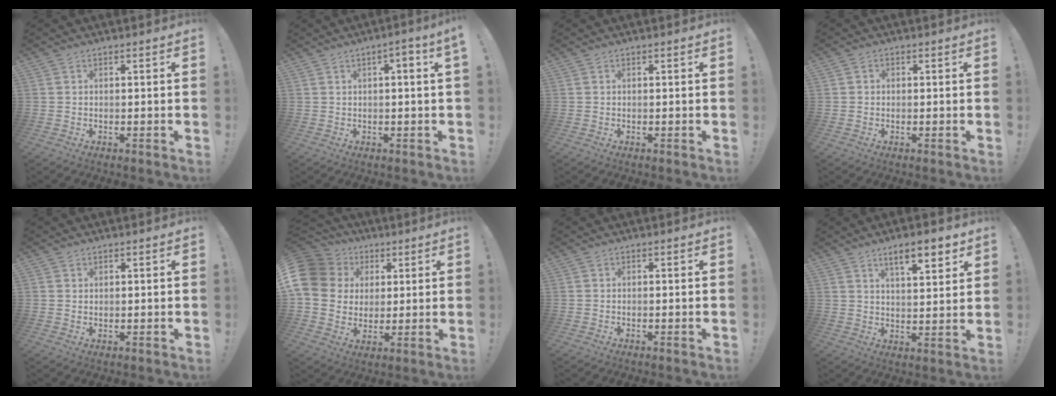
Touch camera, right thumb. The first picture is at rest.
{"total": 3.6, "force": [0.3, -0.3, 3.6], "torque": [-0.057, -0.004, 0.001]}
{"total": 0.0}
{"total": 1.1, "force": [-0.2, 1.0, 0.3], "torque": [-0.008, 0.005, -0.003]}
{"total": 1.2, "force": [1.1, 0.6, 0.3], "torque": [-0.001, -0.003, 0.020]}
{"total": 15.2, "force": [4.1, 13.0, 6.6], "torque": [-0.113, -0.014, 0.089]}
{"total": 0.0}
{"total": 9.2, "force": [5.8, 2.4, 6.6], "torque": [-0.089, -0.031, 0.095]}